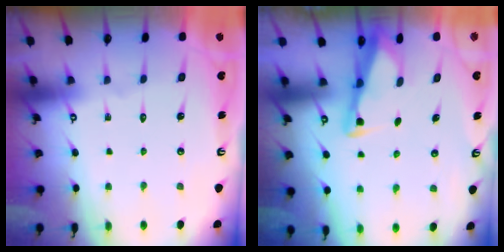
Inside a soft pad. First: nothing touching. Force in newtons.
{"total": 3.0, "press": 2.9, "slide": 0.3}